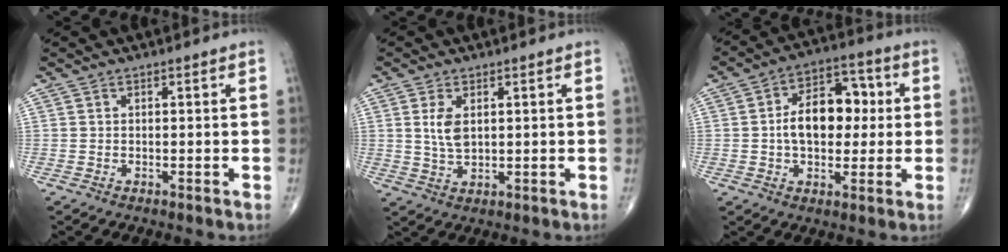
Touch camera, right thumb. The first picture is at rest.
{"total": 4.9, "force": [1.2, 2.6, 4.0], "torque": [-0.079, -0.007, 0.029]}
{"total": 12.9, "force": [0.6, 8.2, 9.9], "torque": [-0.120, 0.026, 0.004]}